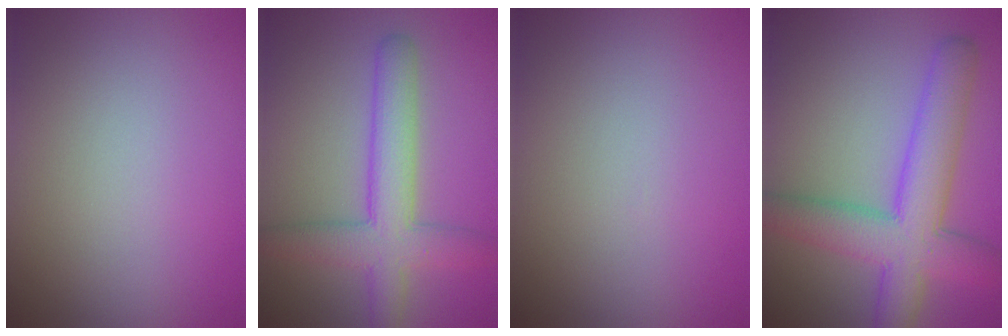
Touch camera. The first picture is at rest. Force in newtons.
{"total": 5.6, "press": 5.6, "slide": 0.1}
{"total": 0.0}
{"total": 7.9, "press": 7.9, "slide": 0.2}